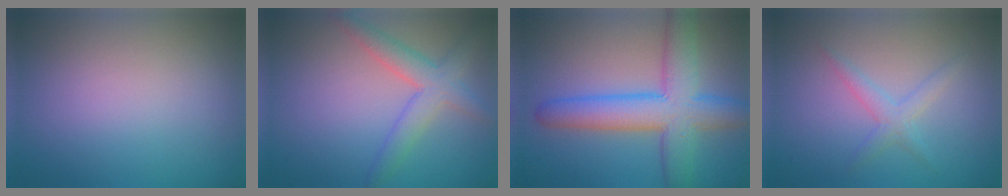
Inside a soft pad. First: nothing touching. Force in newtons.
{"total": 3.8, "press": 3.8, "slide": 0.2}
{"total": 7.7, "press": 7.7, "slide": 0.2}
{"total": 1.8, "press": 1.8, "slide": 0.2}